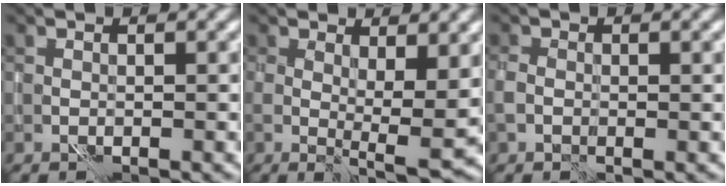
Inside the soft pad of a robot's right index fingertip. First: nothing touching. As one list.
[{"total": 5.4, "force": [1.2, 1.7, 5.0], "torque": [-0.081, -0.011, 0.023]}, {"total": 1.8, "force": [-0.4, 1.3, 1.1], "torque": [-0.023, 0.000, -0.010]}]